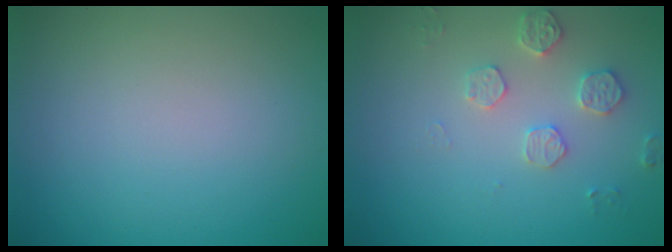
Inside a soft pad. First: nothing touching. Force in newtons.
{"total": 2.5, "press": 2.5, "slide": 0.5}